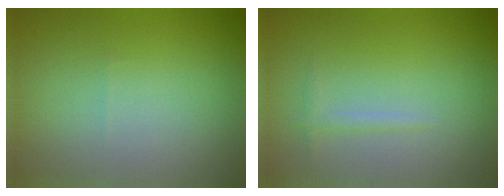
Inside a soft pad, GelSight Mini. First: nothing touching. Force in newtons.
{"total": 0.8, "press": 0.8, "slide": 0.0}